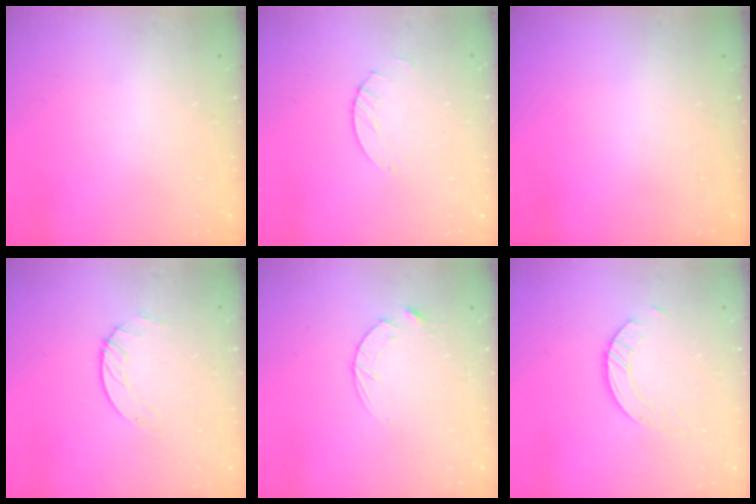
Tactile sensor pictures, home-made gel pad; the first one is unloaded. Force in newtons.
{"total": 2.0, "press": 2.0, "slide": 0.2}
{"total": 0.0}
{"total": 1.6, "press": 1.6, "slide": 0.2}
{"total": 3.2, "press": 3.2, "slide": 0.4}
{"total": 2.6, "press": 2.5, "slide": 0.3}